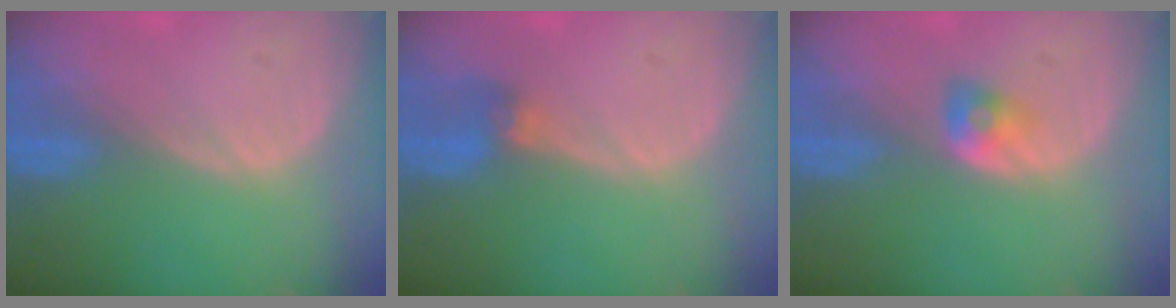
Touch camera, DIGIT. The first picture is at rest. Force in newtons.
{"total": 2.8, "press": 2.6, "slide": 1.1}
{"total": 2.7, "press": 2.4, "slide": 1.2}